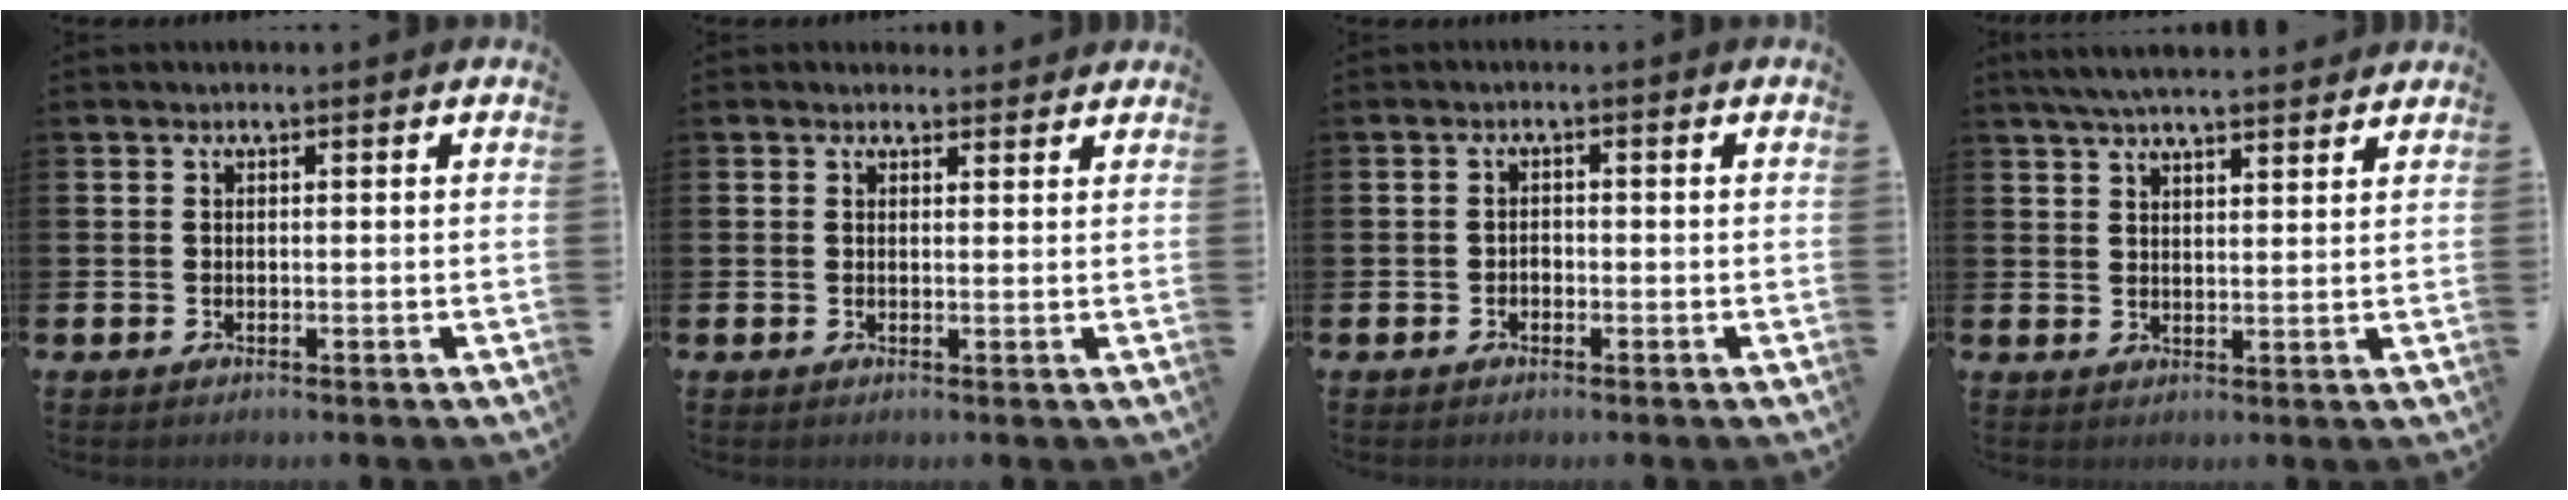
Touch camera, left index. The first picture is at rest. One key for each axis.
{"total": 1.4, "fx": 1.3, "fy": 0.6, "fz": 0.0, "tx": 0.010, "ty": -0.003, "tz": 0.021}
{"total": 1.0, "fx": -0.6, "fy": 0.8, "fz": 0.2, "tx": -0.004, "ty": 0.001, "tz": -0.014}
{"total": 5.5, "fx": 5.2, "fy": 0.6, "fz": 1.8, "tx": -0.043, "ty": -0.019, "tz": 0.094}